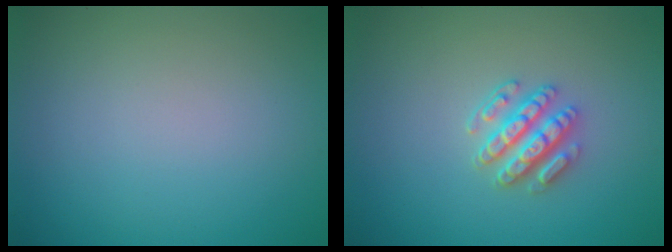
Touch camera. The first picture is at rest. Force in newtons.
{"total": 3.5, "press": 3.1, "slide": 1.5}